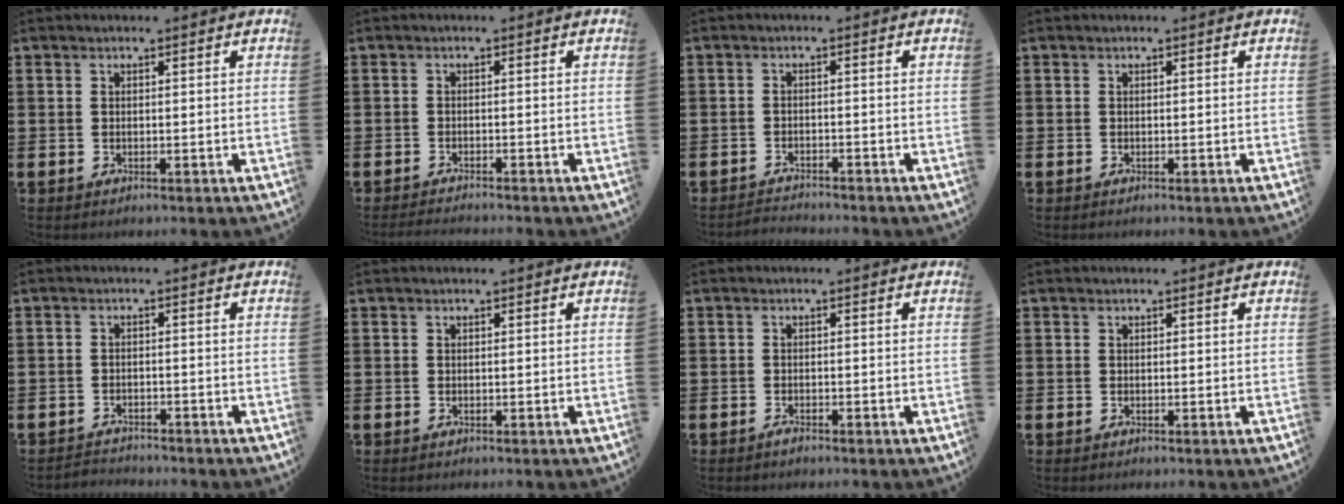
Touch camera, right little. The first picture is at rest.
{"total": 1.2, "force": [-1.2, -0.1, 0.1], "torque": [-0.003, 0.001, -0.024]}
{"total": 1.6, "force": [-1.6, 0.0, -0.3], "torque": [-0.005, 0.003, -0.030]}
{"total": 0.5, "force": [0.4, 0.0, 0.3], "torque": [0.001, -0.002, 0.007]}
{"total": 1.6, "force": [-1.6, 0.0, -0.4], "torque": [-0.004, 0.004, -0.030]}
{"total": 0.0}
{"total": 0.8, "force": [-0.6, 0.3, 0.5], "torque": [-0.009, -0.002, -0.012]}
{"total": 0.0}